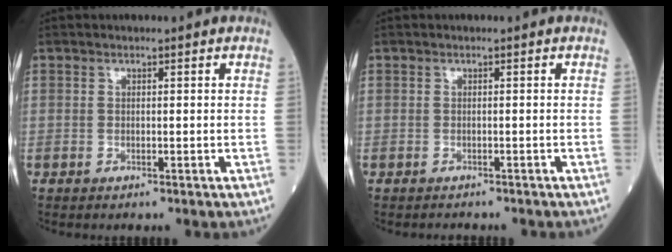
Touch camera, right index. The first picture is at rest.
{"total": 1.5, "force": [-1.5, 0.4, 0.3], "torque": [-0.007, -0.003, -0.018]}